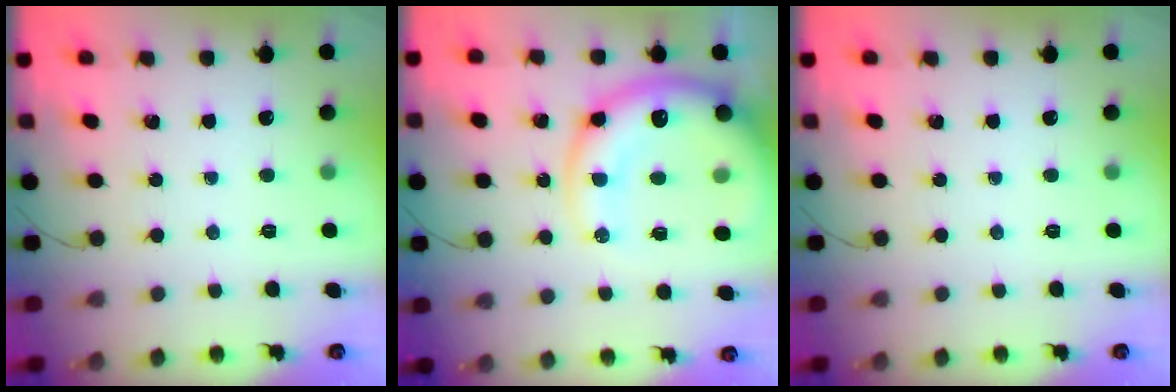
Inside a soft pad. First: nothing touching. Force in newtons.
{"total": 20.5, "press": 20.0, "slide": 4.4}
{"total": 0.0}